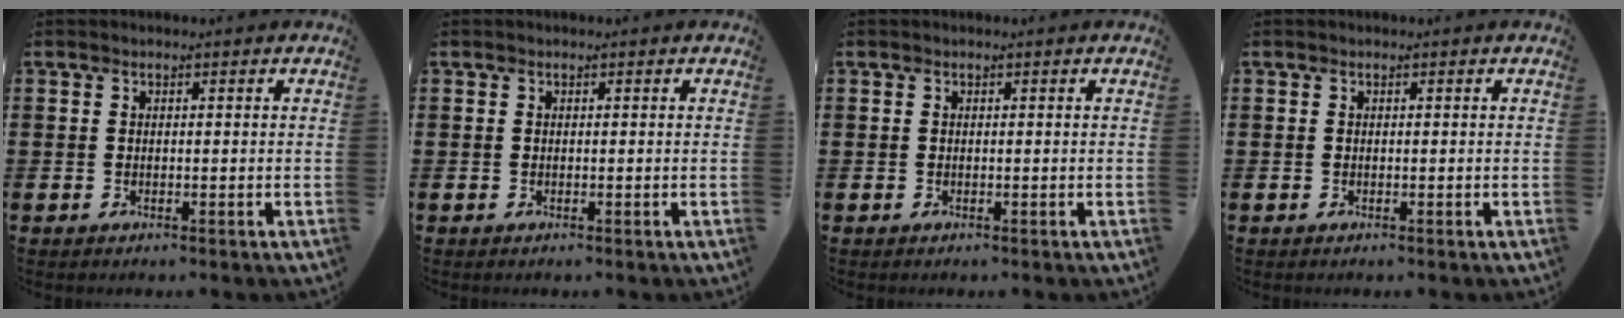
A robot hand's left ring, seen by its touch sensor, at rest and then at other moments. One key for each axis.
{"total": 0.0}
{"total": 0.0}
{"total": 0.0}